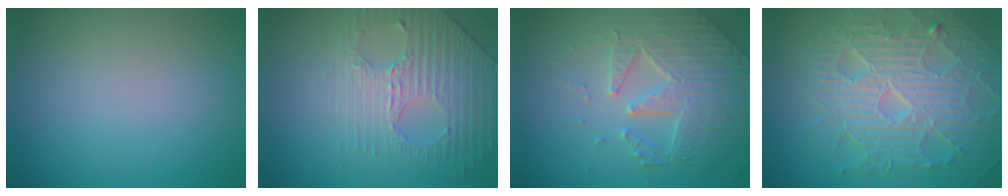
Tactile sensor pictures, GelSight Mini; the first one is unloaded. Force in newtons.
{"total": 4.1, "press": 3.3, "slide": 2.5}
{"total": 5.3, "press": 5.0, "slide": 2.0}
{"total": 10.1, "press": 6.5, "slide": 7.7}